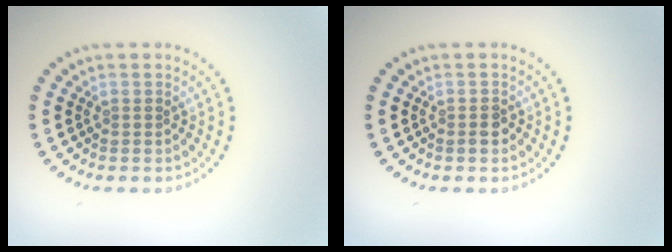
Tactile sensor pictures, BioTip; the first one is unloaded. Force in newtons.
{"total": 1.2, "press": 1.1, "slide": 0.4}